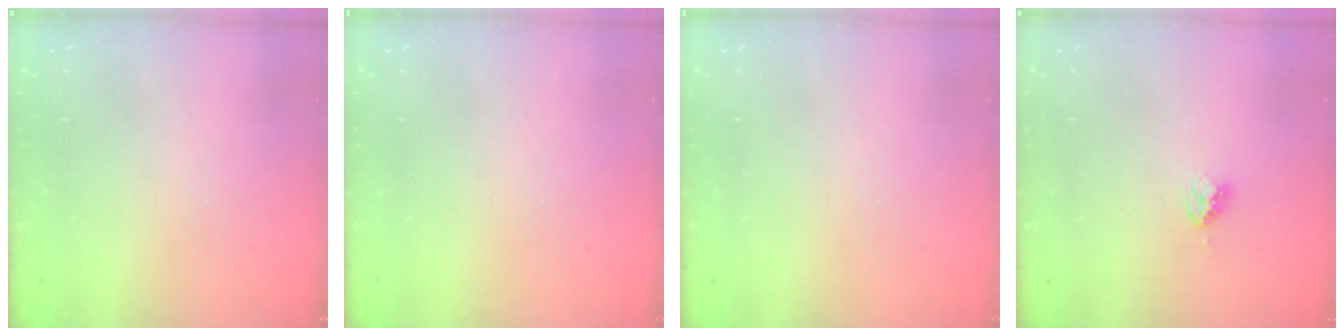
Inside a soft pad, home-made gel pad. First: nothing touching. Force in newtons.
{"total": 0.0}
{"total": 0.0}
{"total": 2.4, "press": 2.3, "slide": 0.4}